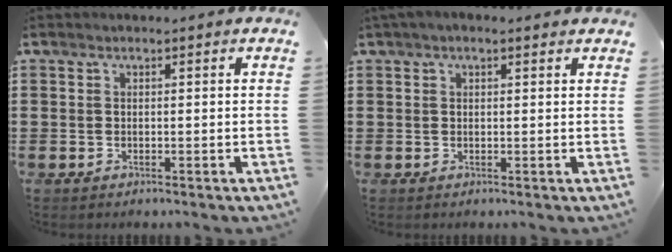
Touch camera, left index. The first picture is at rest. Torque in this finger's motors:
{"motor_torque": [2.14, 0.00, 0.70, 0.08]}